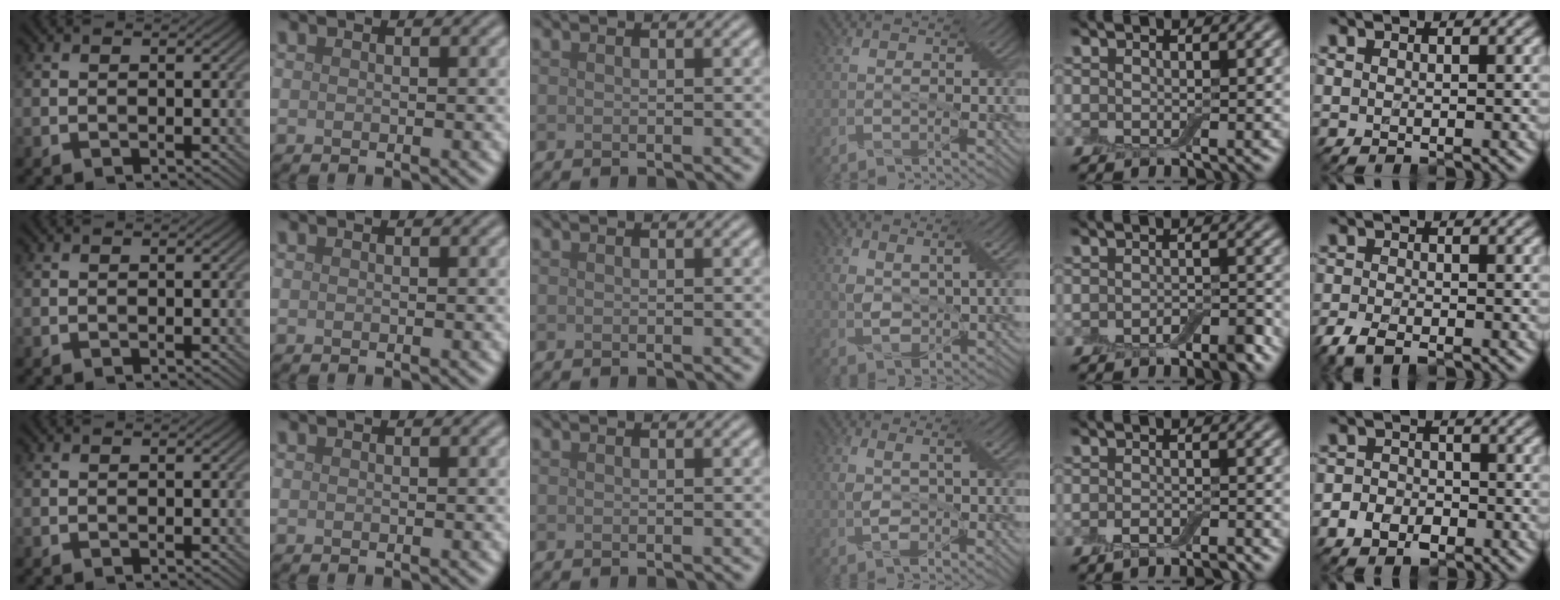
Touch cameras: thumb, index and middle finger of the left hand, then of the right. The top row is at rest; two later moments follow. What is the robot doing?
{"motion": "squeeze", "object": "air blower"}